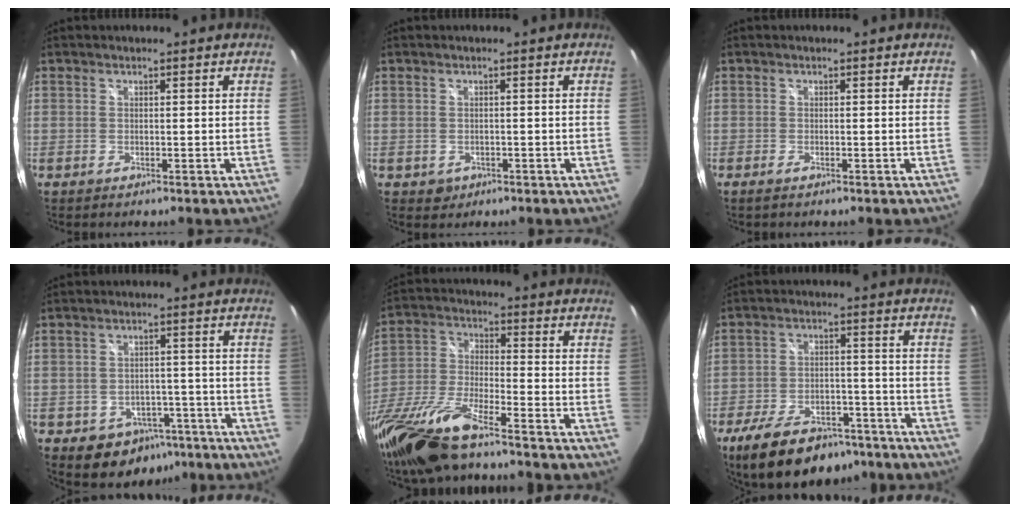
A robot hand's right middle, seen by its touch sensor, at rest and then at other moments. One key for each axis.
{"total": 2.1, "fx": -0.7, "fy": 1.9, "fz": 0.8, "tx": -0.016, "ty": -0.004, "tz": -0.006}
{"total": 1.0, "fx": -0.6, "fy": 0.1, "fz": 0.7, "tx": -0.014, "ty": -0.003, "tz": -0.014}
{"total": 9.1, "fx": -5.1, "fy": 6.8, "fz": 3.2, "tx": -0.065, "ty": 0.019, "tz": -0.047}
{"total": 17.9, "fx": -13.8, "fy": 2.8, "fz": 10.9, "tx": -0.237, "ty": -0.044, "tz": -0.266}
{"total": 17.9, "fx": -12.9, "fy": 8.5, "fz": 9.1, "tx": -0.190, "ty": -0.008, "tz": -0.190}